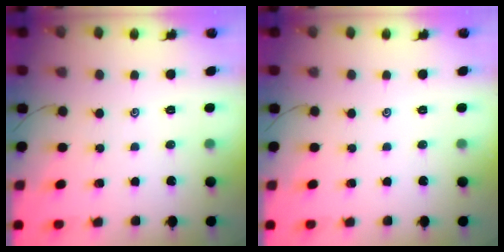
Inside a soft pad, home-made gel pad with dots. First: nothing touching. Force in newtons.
{"total": 0.0}